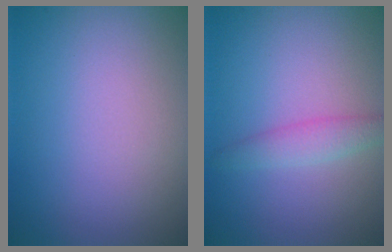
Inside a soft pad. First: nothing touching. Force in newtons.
{"total": 1.8, "press": 1.8, "slide": 0.1}